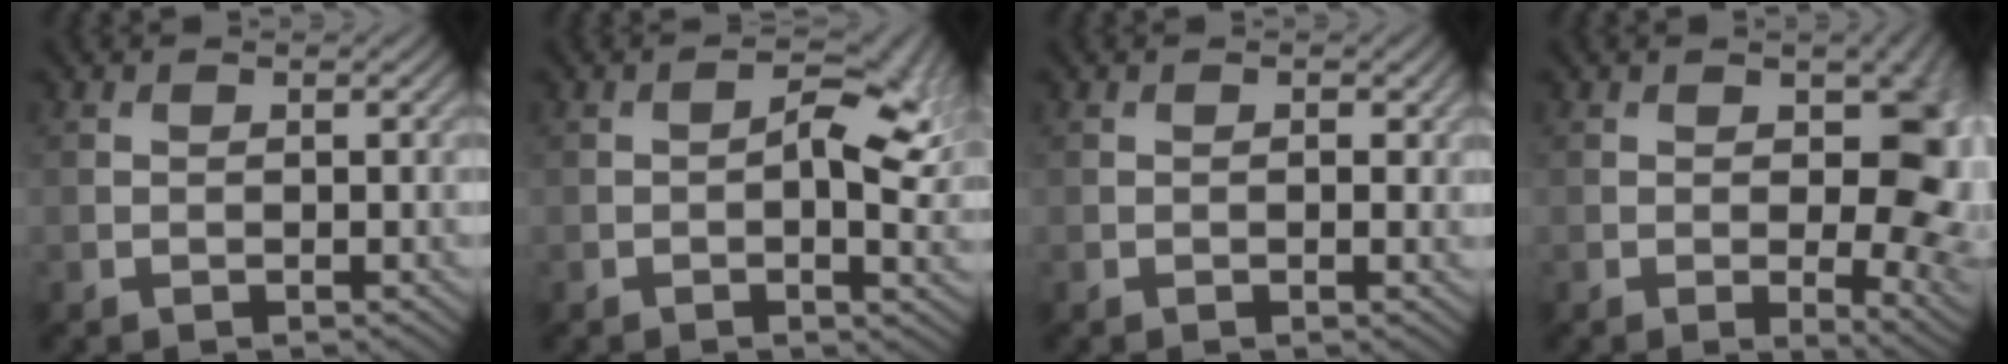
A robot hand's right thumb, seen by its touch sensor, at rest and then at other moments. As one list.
[{"total": 8.0, "force": [0.5, 3.8, 7.0], "torque": [-0.106, -0.006, 0.007]}, {"total": 0.9, "force": [0.0, 0.4, 0.8], "torque": [-0.007, -0.005, -0.001]}, {"total": 9.7, "force": [0.4, 4.9, 8.3], "torque": [-0.099, -0.010, 0.010]}]